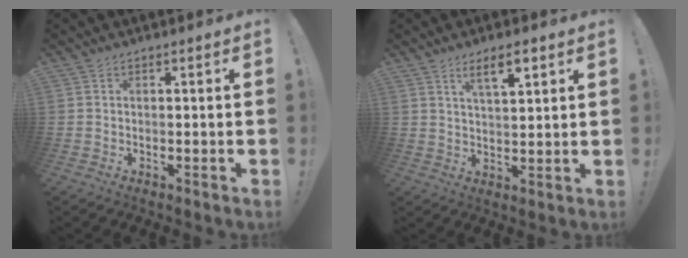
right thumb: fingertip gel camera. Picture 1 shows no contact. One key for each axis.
{"total": 6.9, "fx": 4.1, "fy": 1.9, "fz": 5.2, "tx": -0.079, "ty": -0.018, "tz": 0.067}